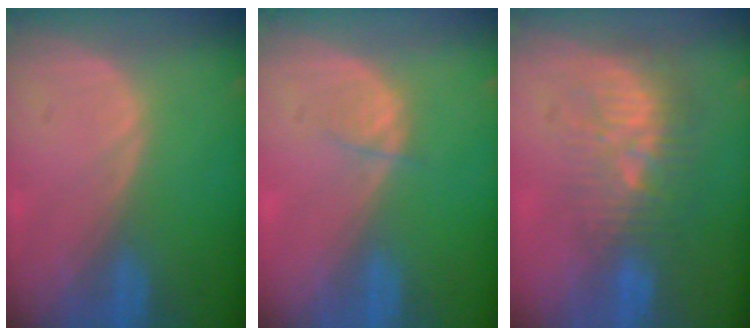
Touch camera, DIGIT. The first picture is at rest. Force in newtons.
{"total": 1.6, "press": 1.5, "slide": 0.2}
{"total": 9.8, "press": 8.6, "slide": 4.7}